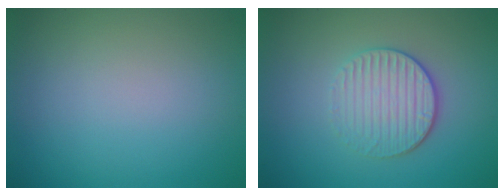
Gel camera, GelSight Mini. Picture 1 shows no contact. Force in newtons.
{"total": 3.7, "press": 3.1, "slide": 2.0}